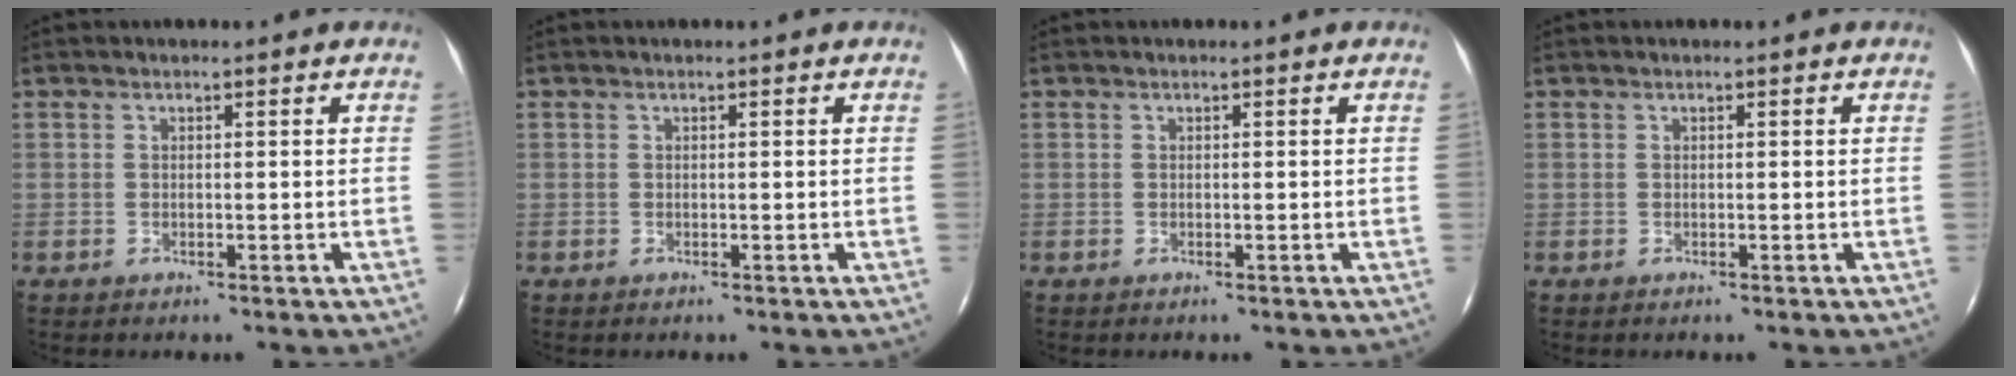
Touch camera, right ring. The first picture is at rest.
{"total": 0.0}
{"total": 0.0}
{"total": 0.0}